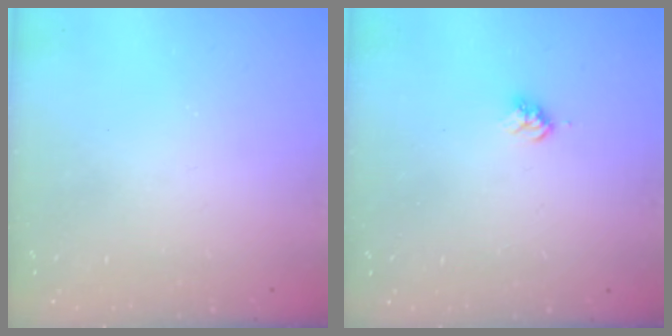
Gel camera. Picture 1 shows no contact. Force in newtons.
{"total": 2.9, "press": 2.9, "slide": 0.4}